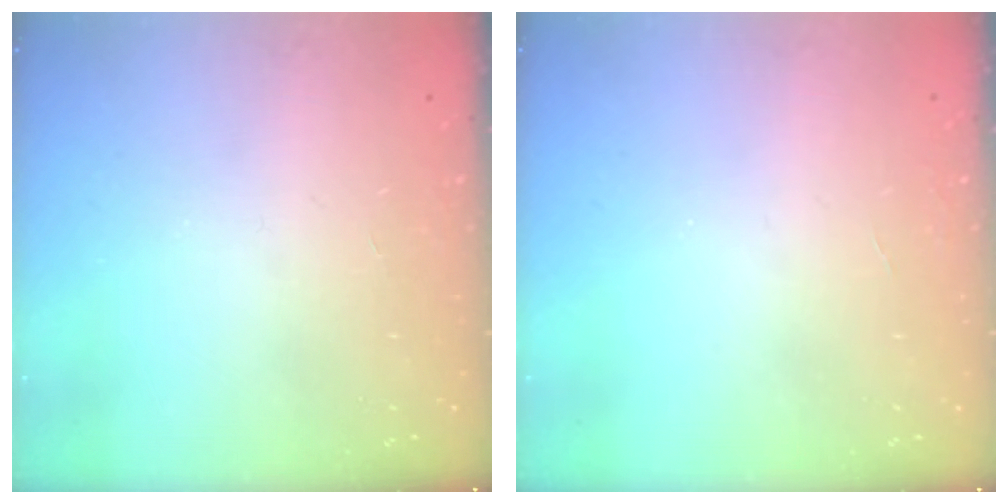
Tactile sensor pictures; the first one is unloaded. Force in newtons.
{"total": 0.0}